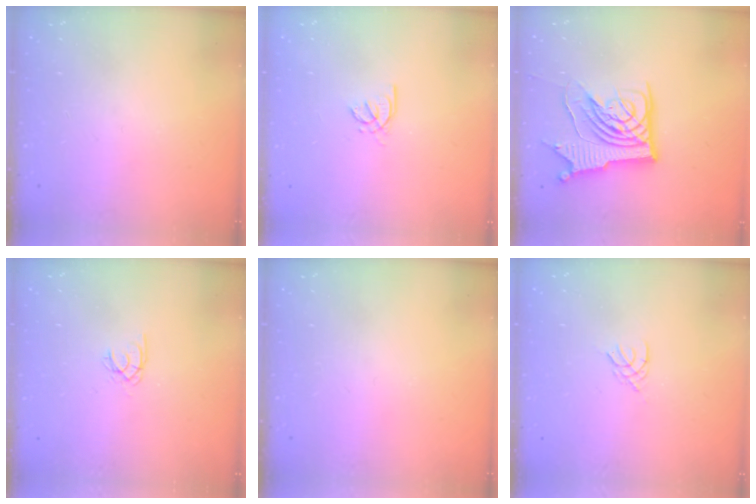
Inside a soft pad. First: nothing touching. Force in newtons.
{"total": 1.4, "press": 1.3, "slide": 0.4}
{"total": 13.3, "press": 13.1, "slide": 1.9}
{"total": 1.7, "press": 1.7, "slide": 0.1}
{"total": 0.0}
{"total": 2.1, "press": 2.0, "slide": 0.4}